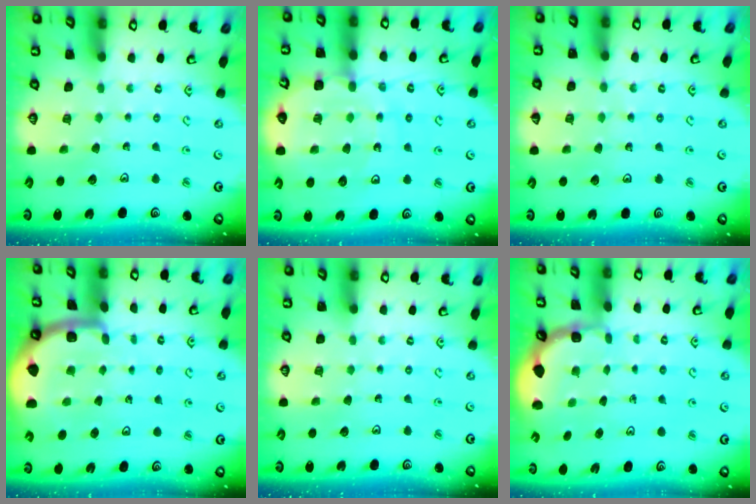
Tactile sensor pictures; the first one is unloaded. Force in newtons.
{"total": 11.5, "press": 11.3, "slide": 2.3}
{"total": 1.7, "press": 1.7, "slide": 0.2}
{"total": 4.5, "press": 4.4, "slide": 0.8}
{"total": 0.0}
{"total": 1.8, "press": 1.6, "slide": 0.8}